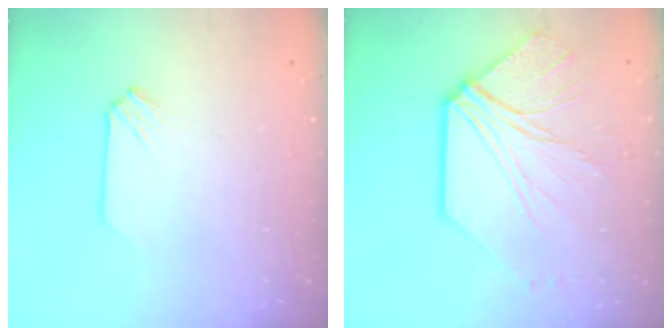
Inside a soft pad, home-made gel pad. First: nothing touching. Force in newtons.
{"total": 9.3, "press": 9.2, "slide": 1.8}